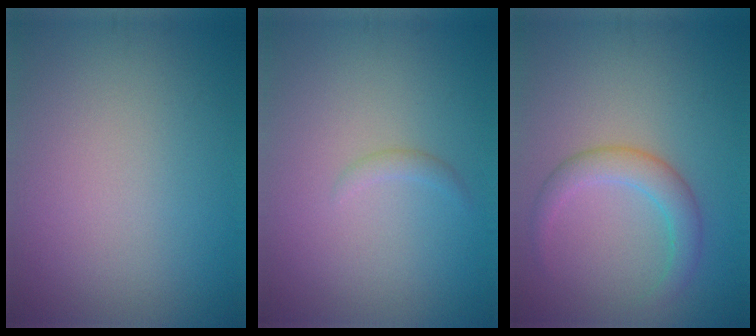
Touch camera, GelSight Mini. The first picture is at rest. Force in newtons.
{"total": 0.8, "press": 0.8, "slide": 0.1}
{"total": 3.0, "press": 3.0, "slide": 0.1}